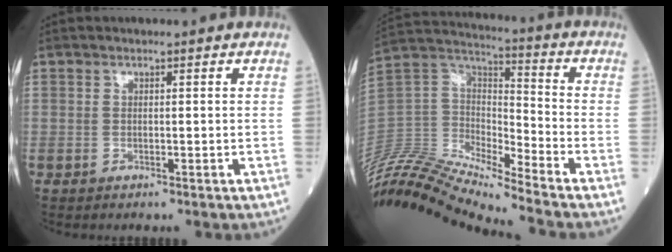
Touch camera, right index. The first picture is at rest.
{"total": 17.7, "force": [-17.0, 0.1, 4.9], "torque": [-0.098, 0.044, -0.323]}